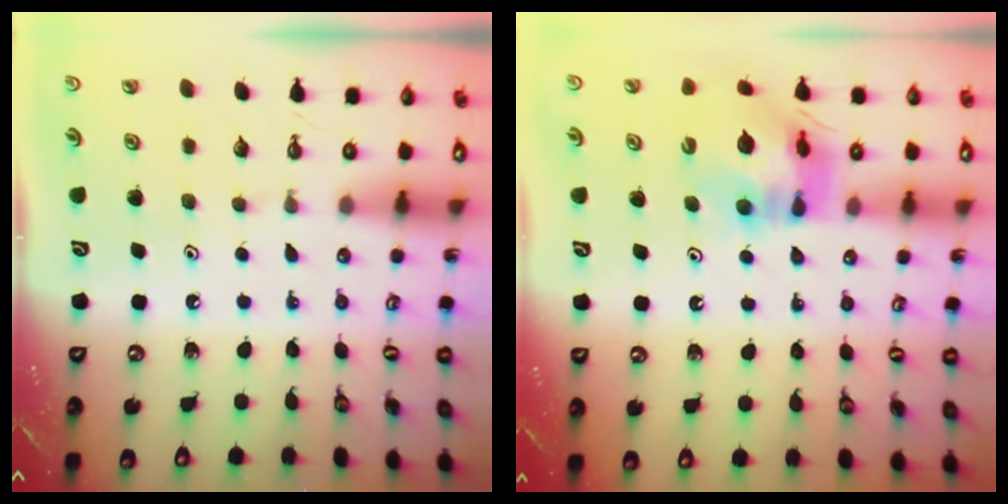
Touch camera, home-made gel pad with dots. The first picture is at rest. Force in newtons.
{"total": 14.0, "press": 13.9, "slide": 1.8}